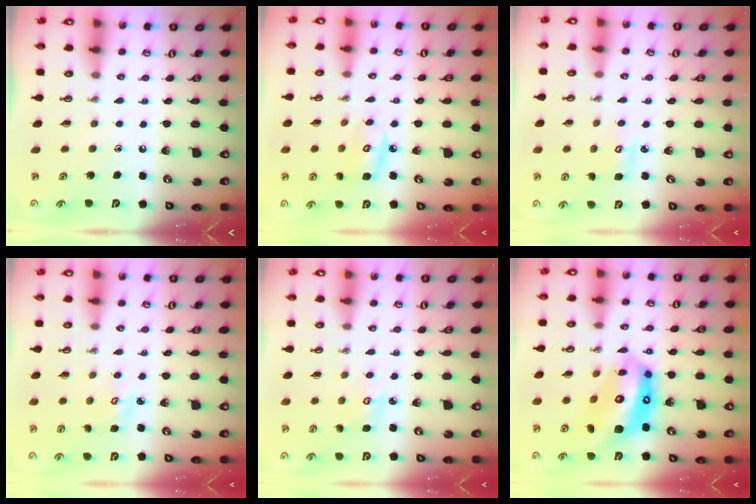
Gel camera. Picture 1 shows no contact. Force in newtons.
{"total": 5.4, "press": 5.4, "slide": 0.3}
{"total": 2.9, "press": 2.9, "slide": 0.2}
{"total": 2.5, "press": 2.5, "slide": 0.4}
{"total": 3.7, "press": 3.7, "slide": 0.4}
{"total": 17.3, "press": 17.2, "slide": 2.0}